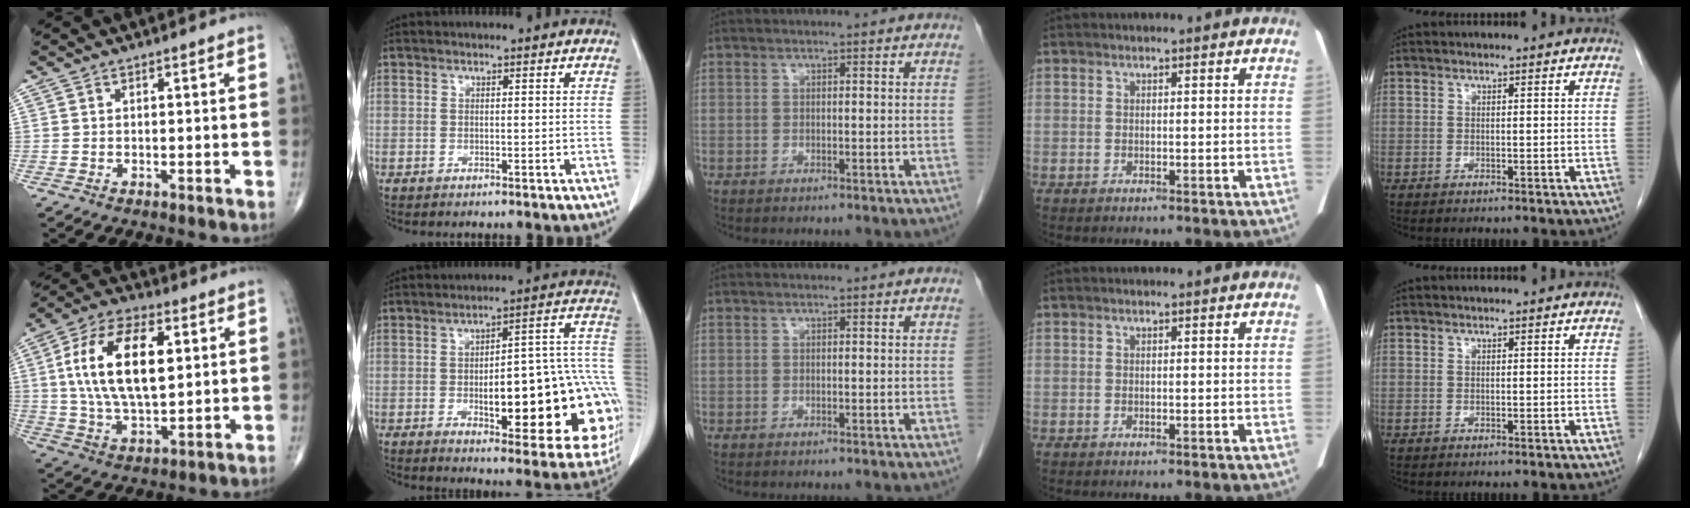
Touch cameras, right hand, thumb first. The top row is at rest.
{"thumb": {"total": 18.2, "force": [3.6, 9.1, 15.4], "torque": [-0.281, 0.001, 0.064]}, "index": {"total": 23.9, "force": [-5.2, 6.7, 22.4], "torque": [-0.202, 0.035, -0.048]}}